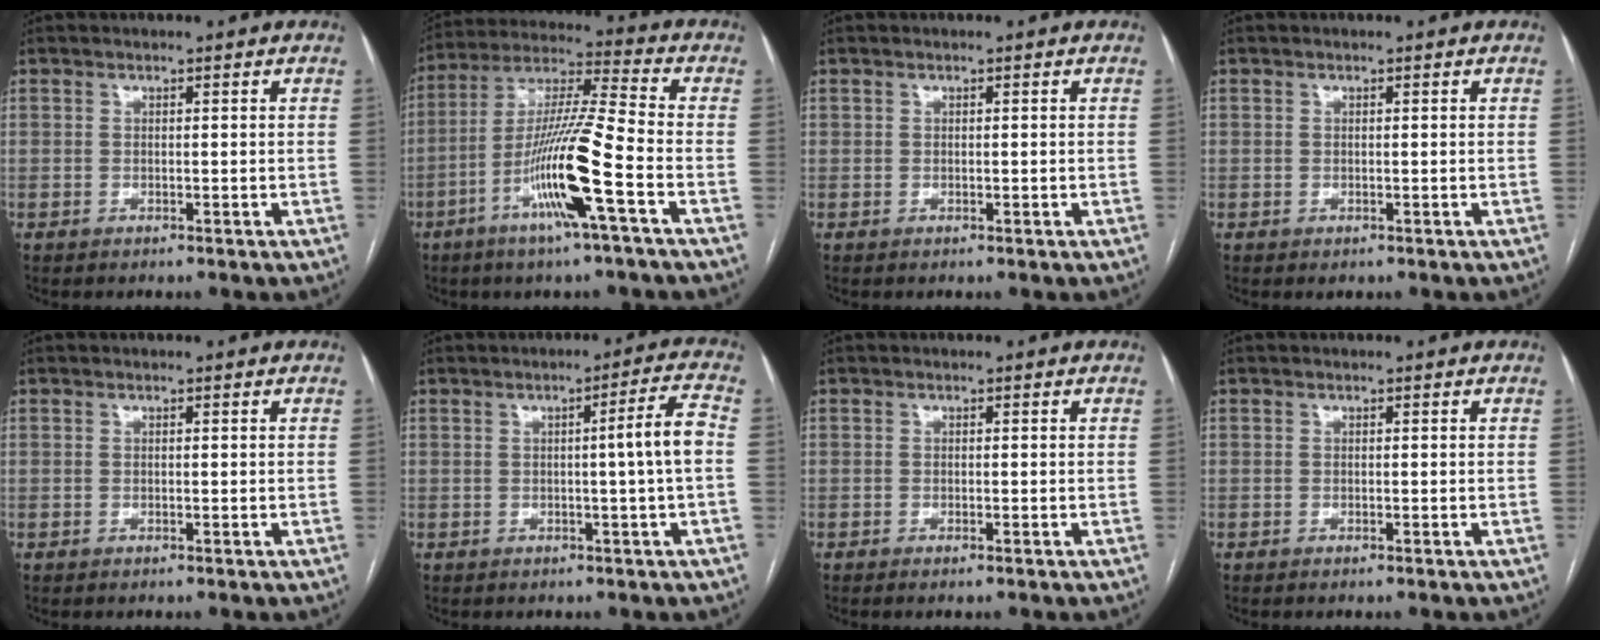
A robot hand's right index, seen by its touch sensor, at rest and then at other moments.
{"total": 14.7, "force": [-5.7, -0.5, 13.5], "torque": [-0.267, -0.003, -0.110]}
{"total": 0.0}
{"total": 0.6, "force": [-0.1, 0.6, 0.2], "torque": [-0.002, 0.002, 0.002]}
{"total": 0.0}
{"total": 5.5, "force": [-0.3, -1.1, 5.4], "torque": [-0.076, 0.006, -0.004]}
{"total": 0.7, "force": [-0.4, 0.0, 0.5], "torque": [-0.011, -0.001, -0.006]}
{"total": 0.0}